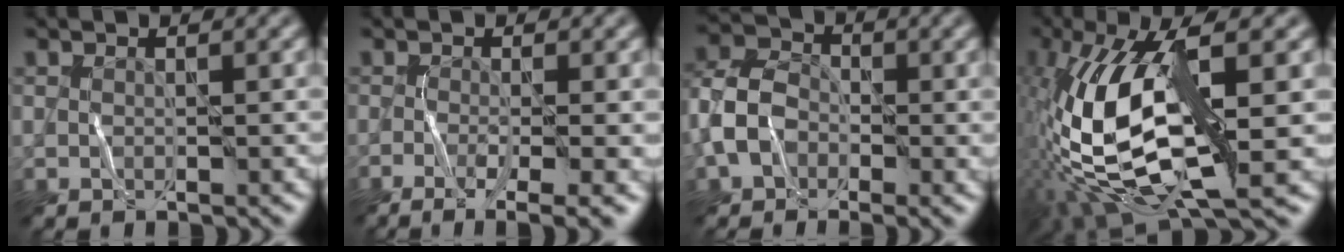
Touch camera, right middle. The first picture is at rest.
{"total": 4.4, "force": [-2.2, 0.8, 3.8], "torque": [-0.061, 0.000, -0.023]}
{"total": 4.7, "force": [-1.7, 3.3, 2.9], "torque": [-0.074, 0.018, -0.036]}
{"total": 13.8, "force": [-0.8, 5.4, 12.6], "torque": [-0.279, 0.006, -0.004]}